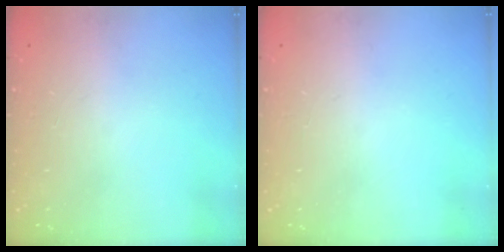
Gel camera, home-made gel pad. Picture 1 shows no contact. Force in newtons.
{"total": 0.0}